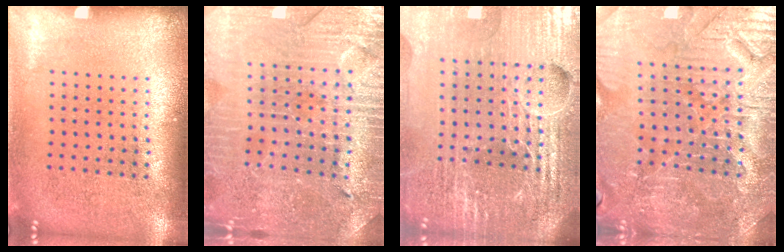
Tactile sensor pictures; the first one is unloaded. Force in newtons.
{"total": 3.3, "press": 3.3, "slide": 0.5}
{"total": 6.4, "press": 5.7, "slide": 3.1}
{"total": 3.8, "press": 3.8, "slide": 0.6}